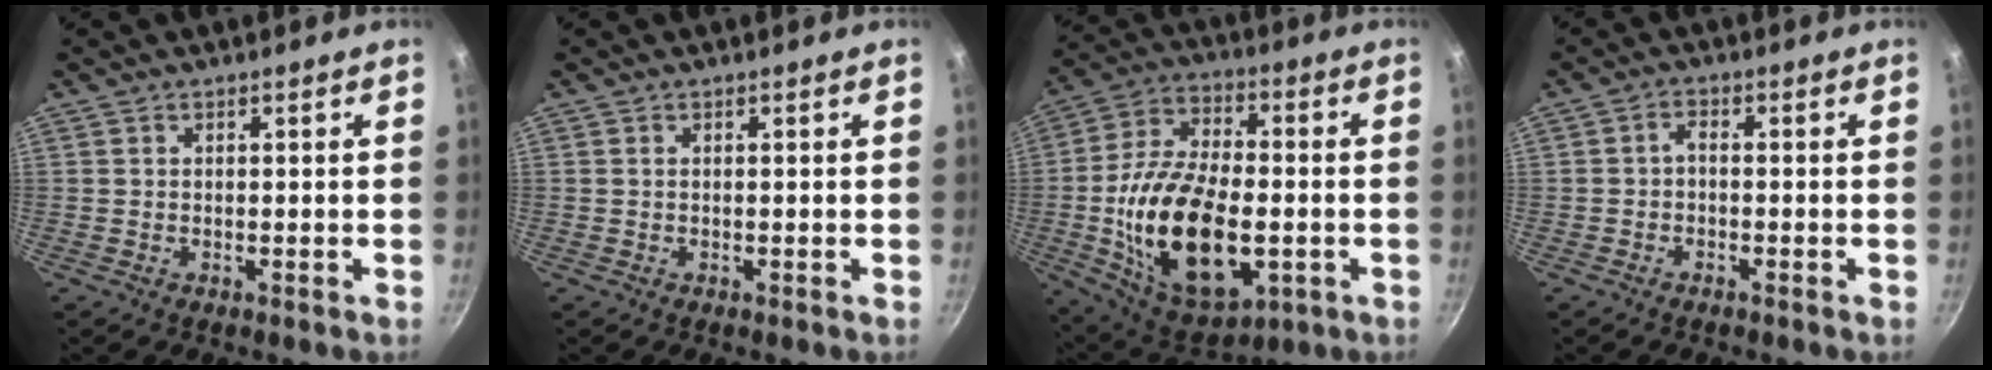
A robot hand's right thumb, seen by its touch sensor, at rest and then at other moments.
{"total": 0.0}
{"total": 24.4, "force": [-4.1, 13.5, 20.0], "torque": [-0.353, 0.018, -0.059]}
{"total": 1.9, "force": [-0.9, 0.9, 1.4], "torque": [-0.031, 0.014, -0.018]}